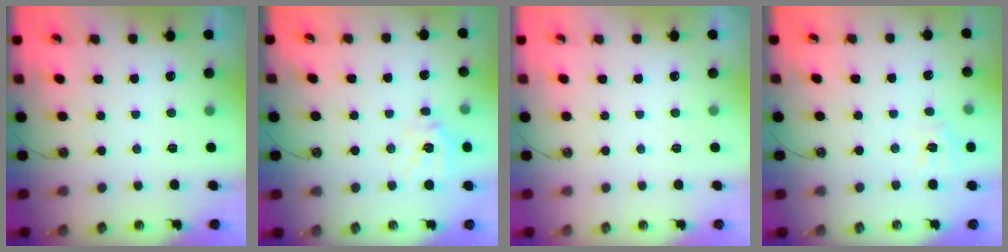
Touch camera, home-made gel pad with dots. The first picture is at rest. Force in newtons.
{"total": 13.2, "press": 13.0, "slide": 2.1}
{"total": 0.0}
{"total": 8.3, "press": 8.2, "slide": 0.9}